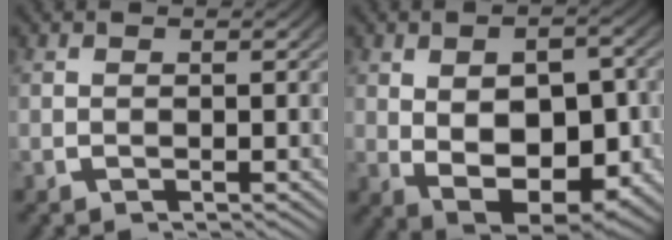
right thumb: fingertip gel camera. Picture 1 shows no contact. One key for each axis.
{"total": 10.7, "fx": -1.7, "fy": 7.0, "fz": 8.0, "tx": -0.159, "ty": -0.057, "tz": 0.001}